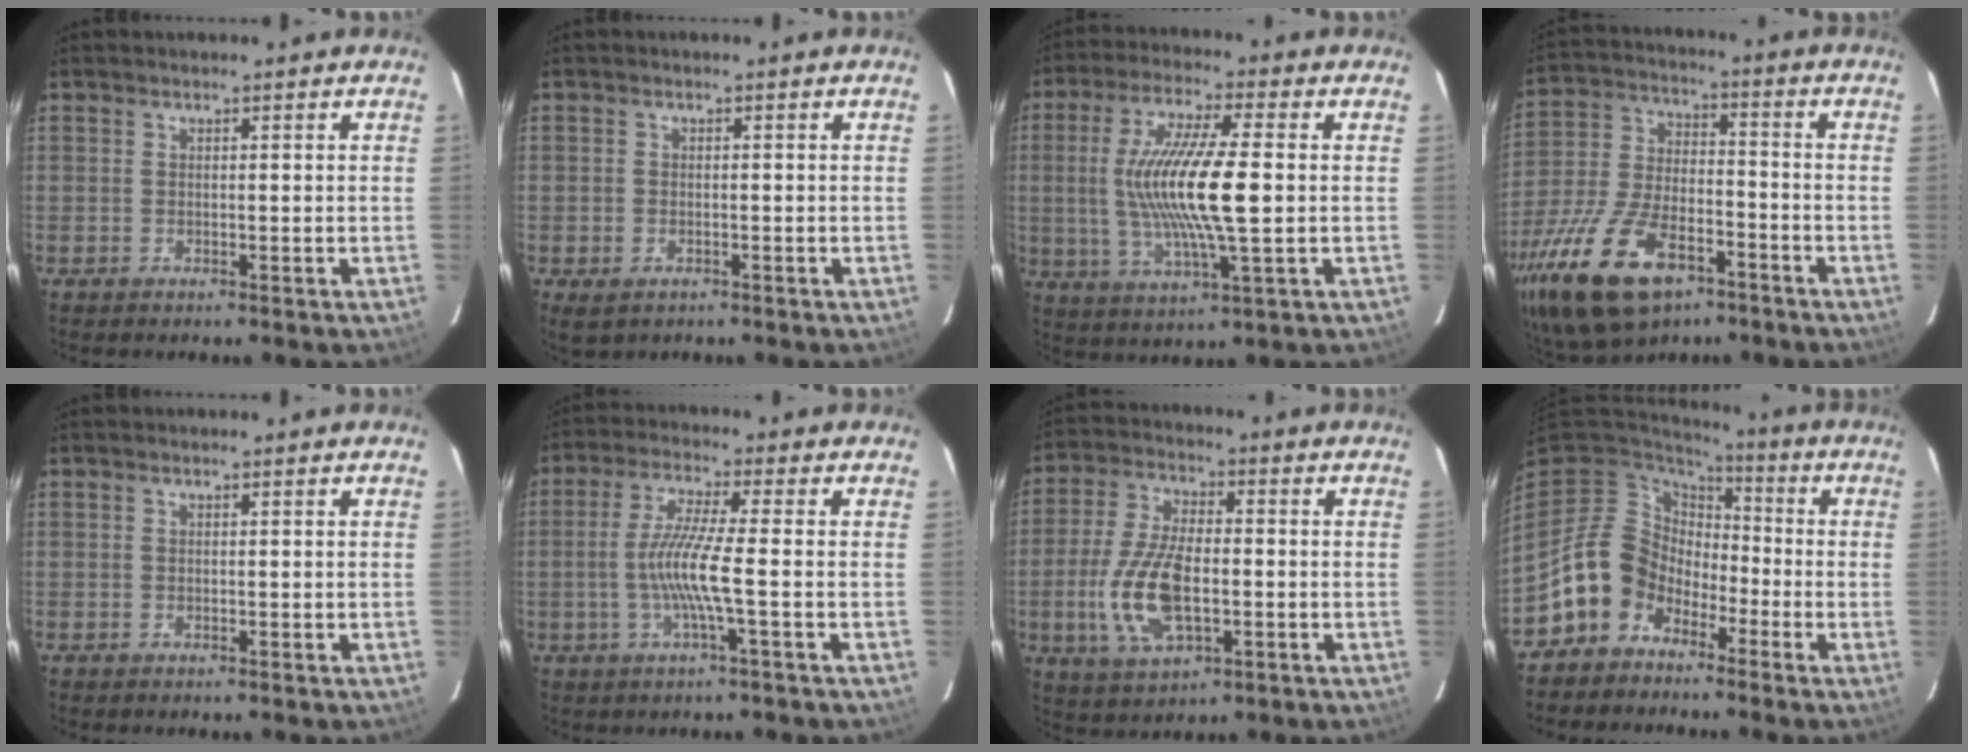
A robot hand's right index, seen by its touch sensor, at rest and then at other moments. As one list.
[{"total": 3.0, "force": [-1.4, 2.2, 1.5], "torque": [-0.030, -0.006, -0.019]}, {"total": 16.0, "force": [0.2, 2.7, 15.7], "torque": [-0.299, -0.005, 0.005]}, {"total": 23.4, "force": [-13.5, 11.6, 15.3], "torque": [-0.334, -0.029, -0.232]}, {"total": 0.0}, {"total": 7.8, "force": [-1.9, -0.7, 7.6], "torque": [-0.158, -0.004, -0.035]}, {"total": 0.0}, {"total": 11.8, "force": [-6.4, 9.4, 3.1], "torque": [-0.078, 0.029, -0.119]}]